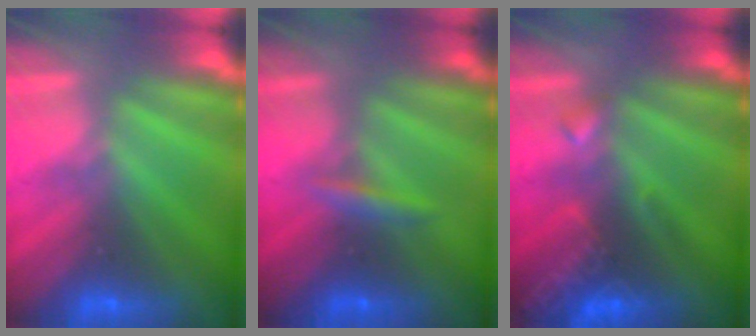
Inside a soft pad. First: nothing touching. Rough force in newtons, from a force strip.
{"total": 2.4}
{"total": 2.6}